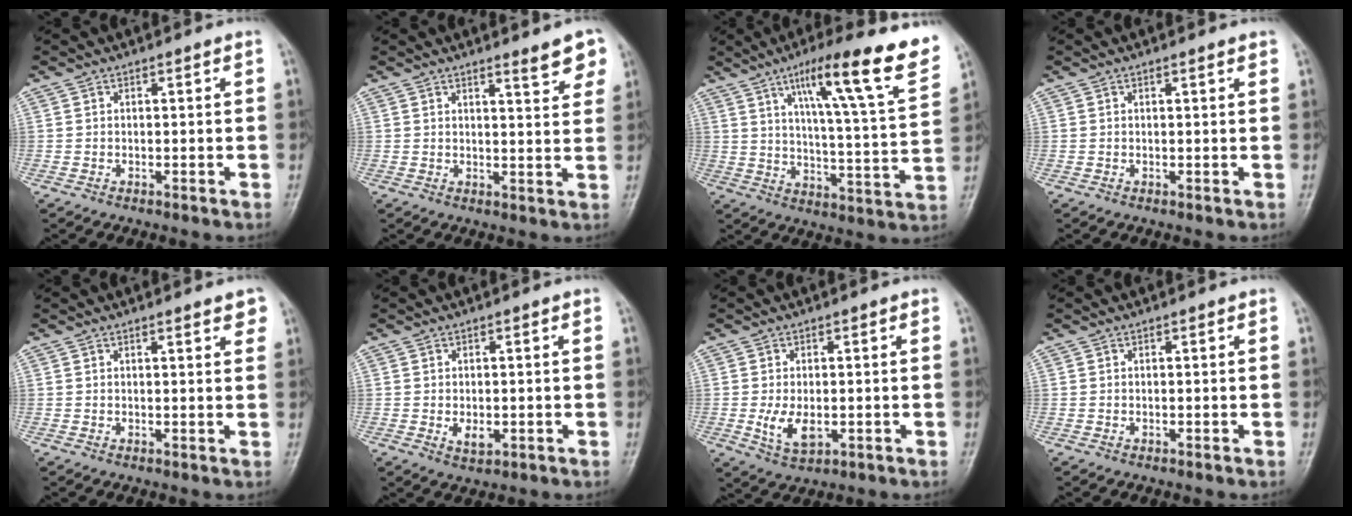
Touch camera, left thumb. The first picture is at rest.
{"total": 5.0, "force": [3.5, 1.0, 3.5], "torque": [-0.031, -0.023, 0.044]}
{"total": 21.0, "force": [12.0, 2.5, 17.1], "torque": [-0.226, -0.038, 0.177]}
{"total": 0.9, "force": [0.6, 0.2, 0.7], "torque": [-0.007, 0.000, 0.007]}
{"total": 2.9, "force": [2.0, 0.8, 1.9], "torque": [-0.011, -0.005, 0.021]}
{"total": 3.0, "force": [-0.5, 2.0, 2.2], "torque": [-0.028, -0.004, -0.004]}
{"total": 5.6, "force": [-0.9, 3.3, 4.4], "torque": [-0.080, -0.011, -0.012]}
{"total": 0.0}